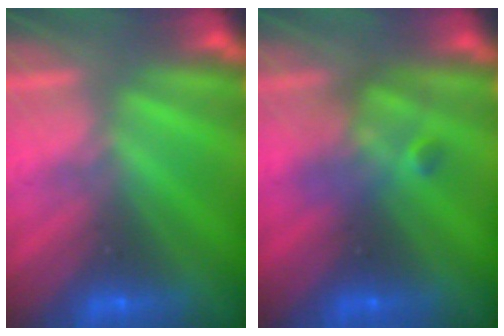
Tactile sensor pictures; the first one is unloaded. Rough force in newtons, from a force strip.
{"total": 2.5}